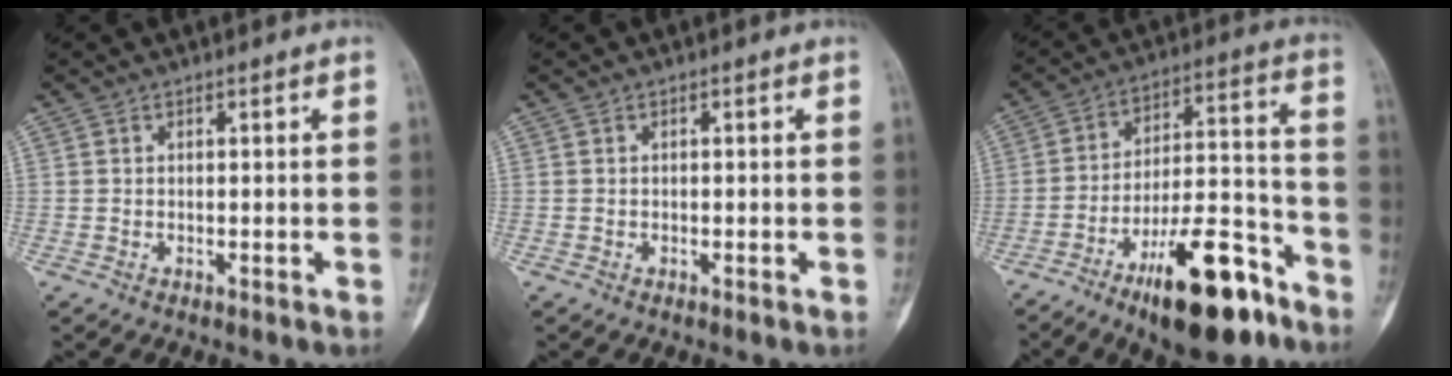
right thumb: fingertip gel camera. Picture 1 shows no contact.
{"total": 0.0}
{"total": 19.8, "force": [-12.0, 7.0, 14.1], "torque": [-0.202, 0.084, -0.192]}